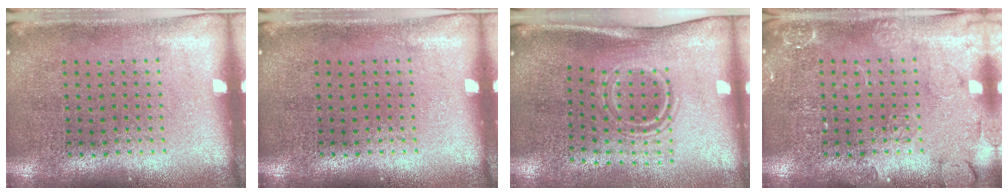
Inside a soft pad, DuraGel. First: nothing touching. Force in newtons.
{"total": 0.0}
{"total": 1.7, "press": 1.1, "slide": 1.3}
{"total": 2.5, "press": 2.5, "slide": 0.4}